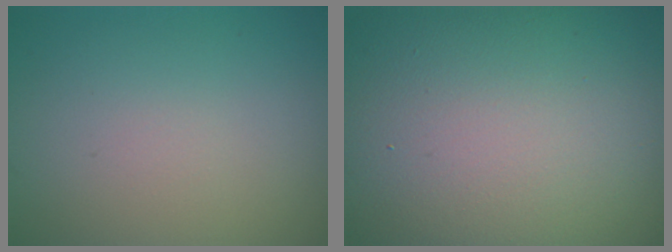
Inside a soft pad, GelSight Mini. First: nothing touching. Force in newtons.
{"total": 22.3, "press": 22.3, "slide": 1.1}